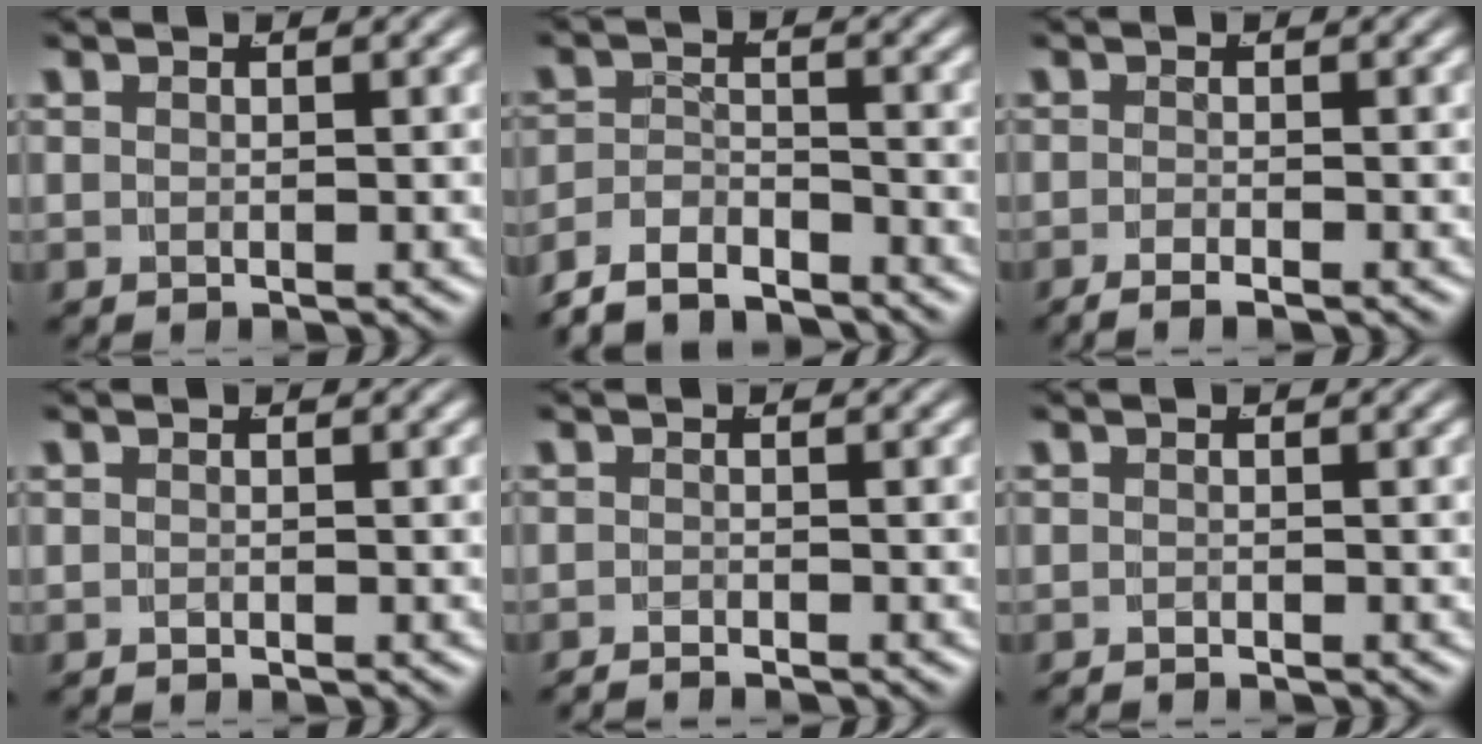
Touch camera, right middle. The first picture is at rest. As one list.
[{"total": 5.6, "force": [-4.8, 2.3, 1.4], "torque": [-0.029, -0.014, -0.081]}, {"total": 1.7, "force": [-1.6, 0.0, 0.6], "torque": [-0.016, -0.006, -0.025]}, {"total": 0.6, "force": [-0.5, -0.4, -0.1], "torque": [-0.002, -0.005, -0.005]}, {"total": 1.4, "force": [-1.3, -0.2, -0.1], "torque": [-0.002, -0.008, -0.022]}, {"total": 0.9, "force": [-0.8, -0.4, -0.1], "torque": [-0.002, -0.009, -0.011]}]